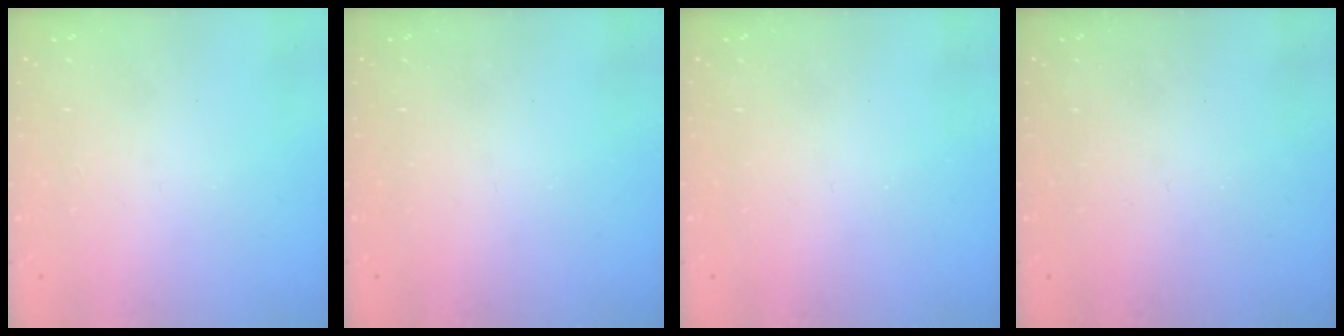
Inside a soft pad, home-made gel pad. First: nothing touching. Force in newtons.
{"total": 0.0}
{"total": 0.0}
{"total": 0.0}